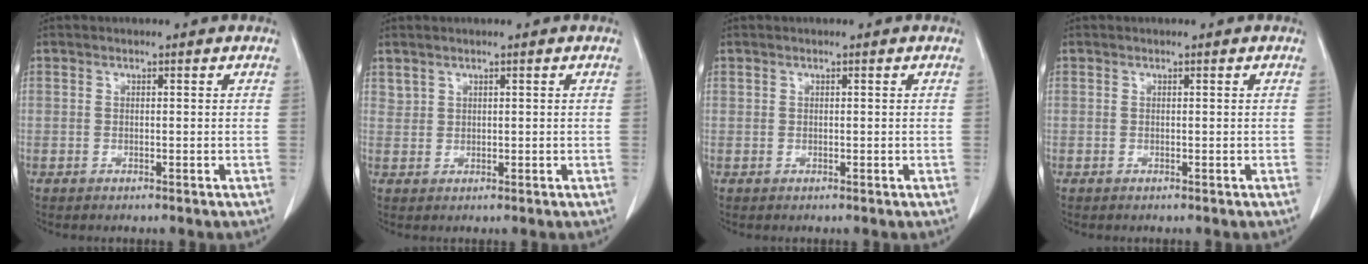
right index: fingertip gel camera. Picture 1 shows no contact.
{"total": 1.1, "force": [0.9, 0.6, 0.1], "torque": [0.001, 0.003, 0.020]}
{"total": 0.0}
{"total": 0.0}